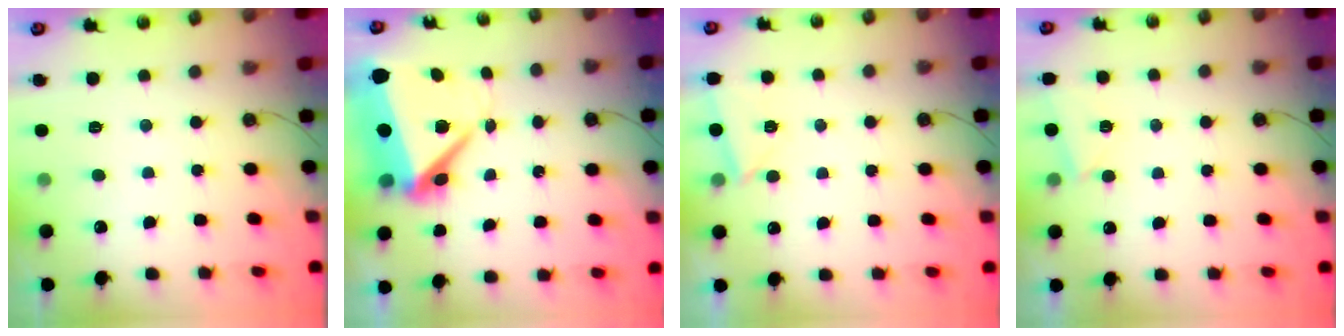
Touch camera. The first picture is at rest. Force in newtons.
{"total": 11.2, "press": 11.1, "slide": 1.2}
{"total": 3.4, "press": 3.1, "slide": 1.6}
{"total": 3.9, "press": 2.9, "slide": 2.6}